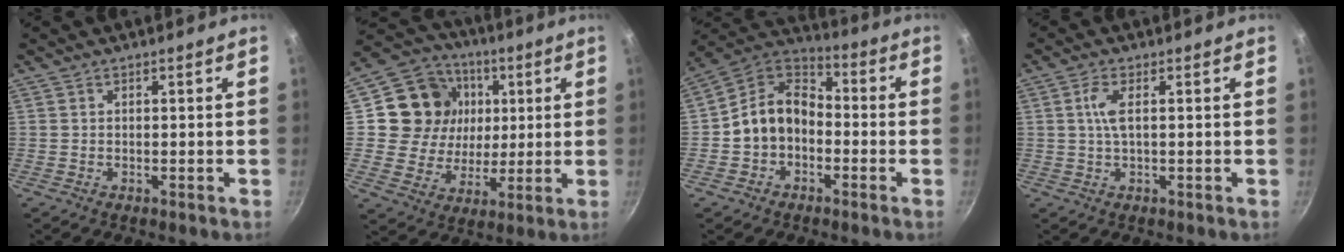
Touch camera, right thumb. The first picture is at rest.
{"total": 16.8, "force": [3.9, 14.9, 6.8], "torque": [-0.103, 0.005, 0.064]}
{"total": 11.1, "force": [-2.2, 8.5, 6.8], "torque": [-0.093, 0.048, -0.057]}
{"total": 3.5, "force": [0.4, 0.8, 3.4], "torque": [-0.081, 0.004, 0.008]}